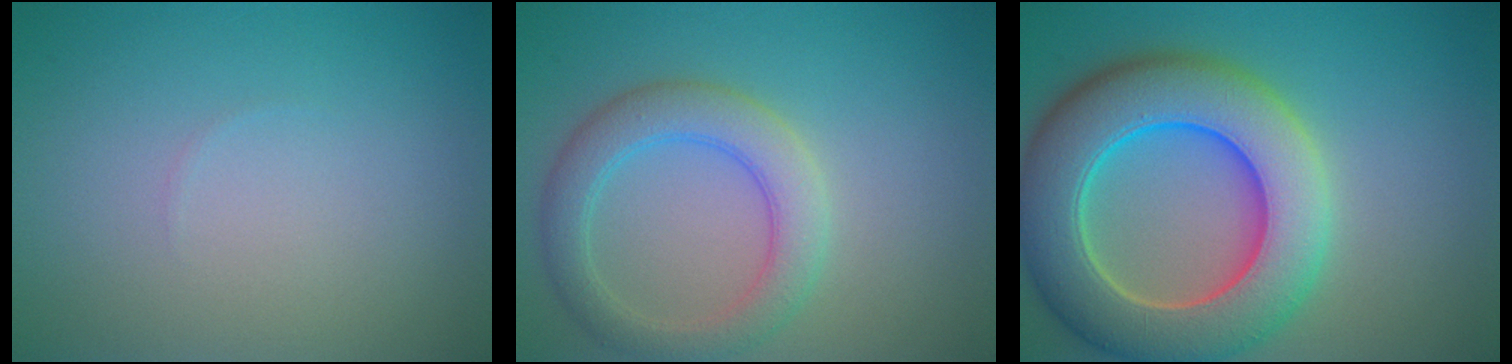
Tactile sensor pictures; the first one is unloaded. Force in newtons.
{"total": 4.3, "press": 4.3, "slide": 0.2}
{"total": 11.2, "press": 11.2, "slide": 0.6}